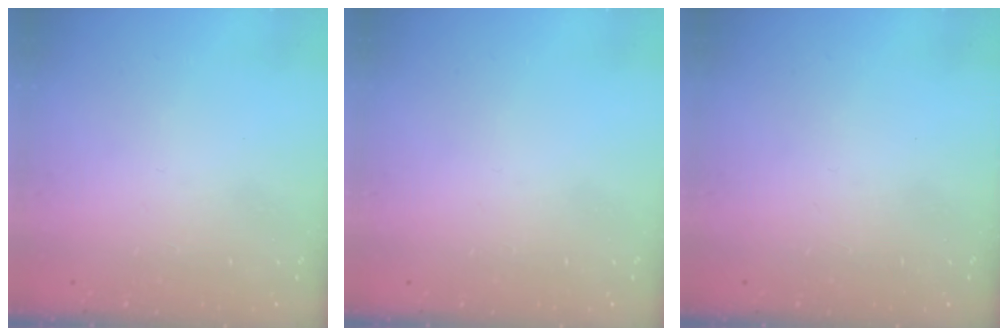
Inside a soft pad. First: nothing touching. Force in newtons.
{"total": 0.0}
{"total": 0.0}